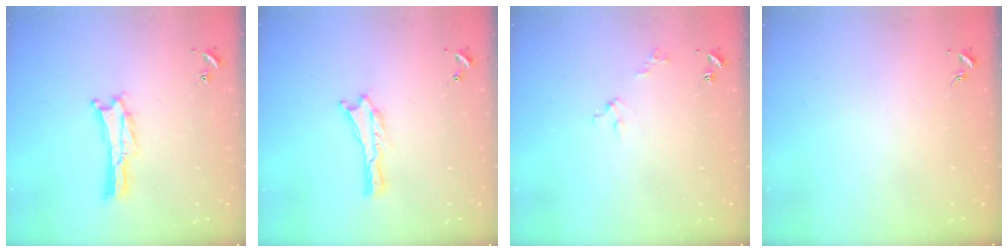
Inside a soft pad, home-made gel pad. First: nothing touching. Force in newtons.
{"total": 0.0}
{"total": 2.1, "press": 2.1, "slide": 0.2}
{"total": 0.0}